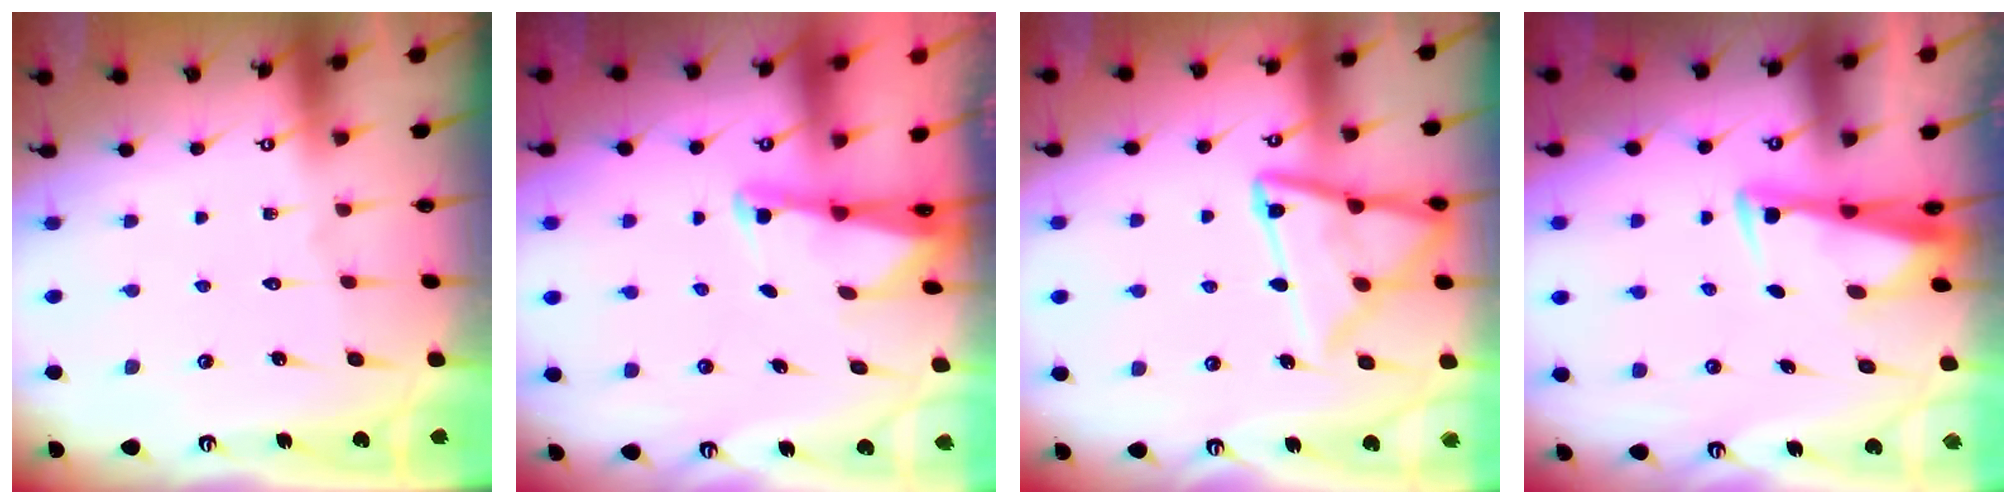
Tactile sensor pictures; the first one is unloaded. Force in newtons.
{"total": 1.8, "press": 1.7, "slide": 0.3}
{"total": 14.6, "press": 14.5, "slide": 1.4}
{"total": 3.5, "press": 3.4, "slide": 0.9}